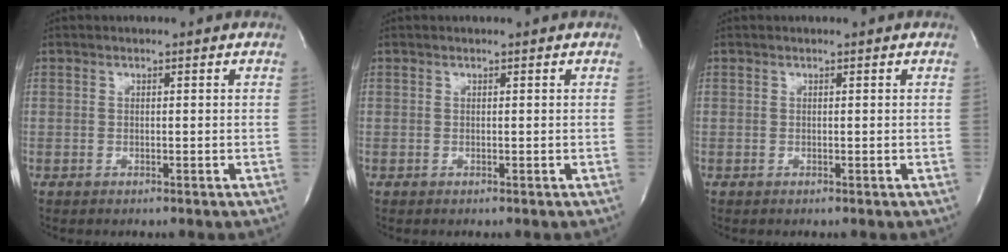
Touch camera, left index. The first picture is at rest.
{"total": 0.0}
{"total": 0.0}